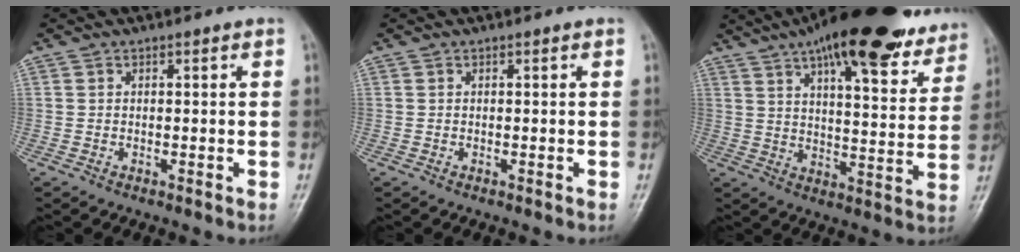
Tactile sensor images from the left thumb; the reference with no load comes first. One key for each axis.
{"total": 0.0}
{"total": 26.1, "fx": 18.2, "fy": 8.3, "fz": 16.7, "tx": -0.219, "ty": -0.039, "tz": 0.250}